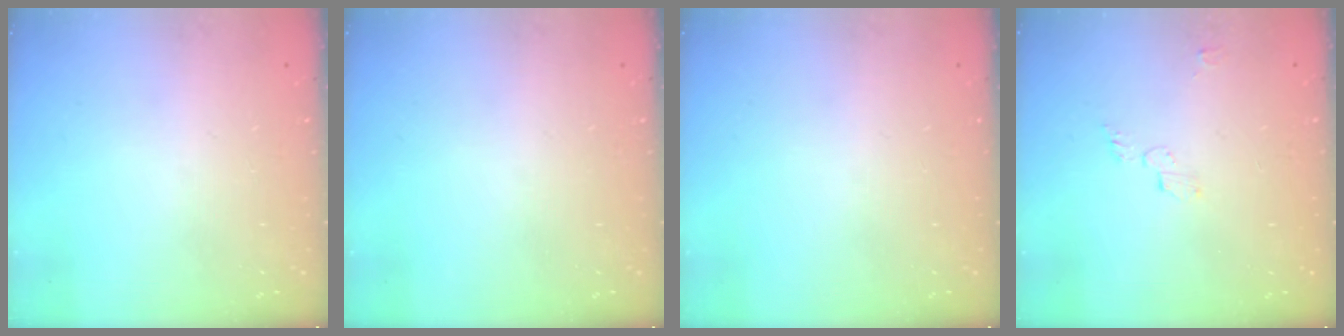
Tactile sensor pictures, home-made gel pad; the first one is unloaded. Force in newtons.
{"total": 0.0}
{"total": 0.0}
{"total": 3.4, "press": 3.4, "slide": 0.0}